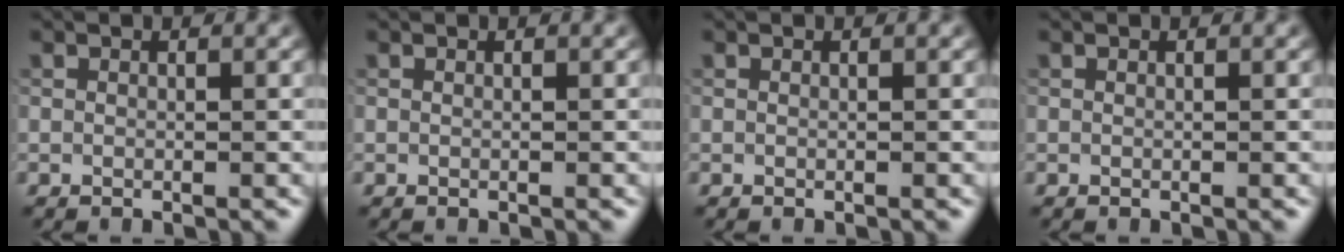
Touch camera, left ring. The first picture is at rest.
{"total": 0.0}
{"total": 0.0}
{"total": 0.0}